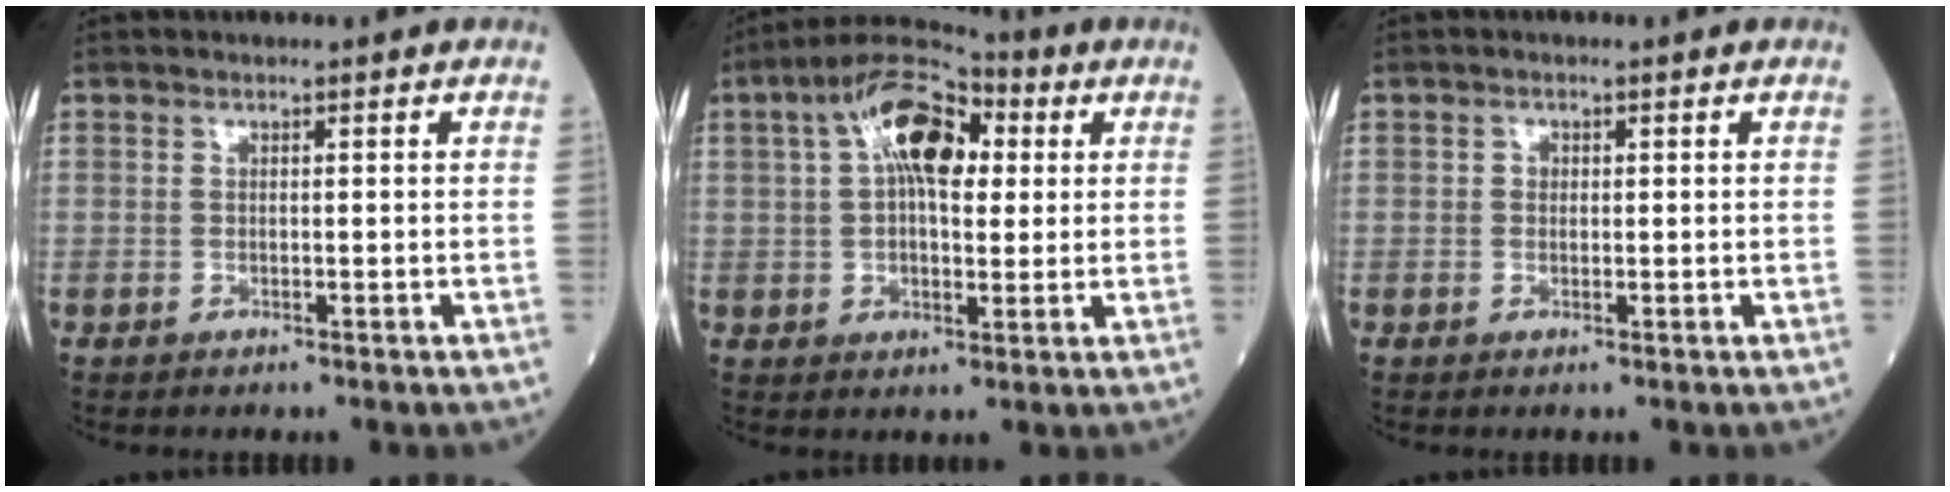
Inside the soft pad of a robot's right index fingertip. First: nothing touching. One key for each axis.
{"total": 12.7, "fx": 4.0, "fy": 5.8, "fz": 10.6, "tx": -0.192, "ty": 0.039, "tz": 0.061}
{"total": 0.9, "fx": 0.1, "fy": 0.8, "fz": 0.4, "tx": -0.006, "ty": 0.002, "tz": -0.001}